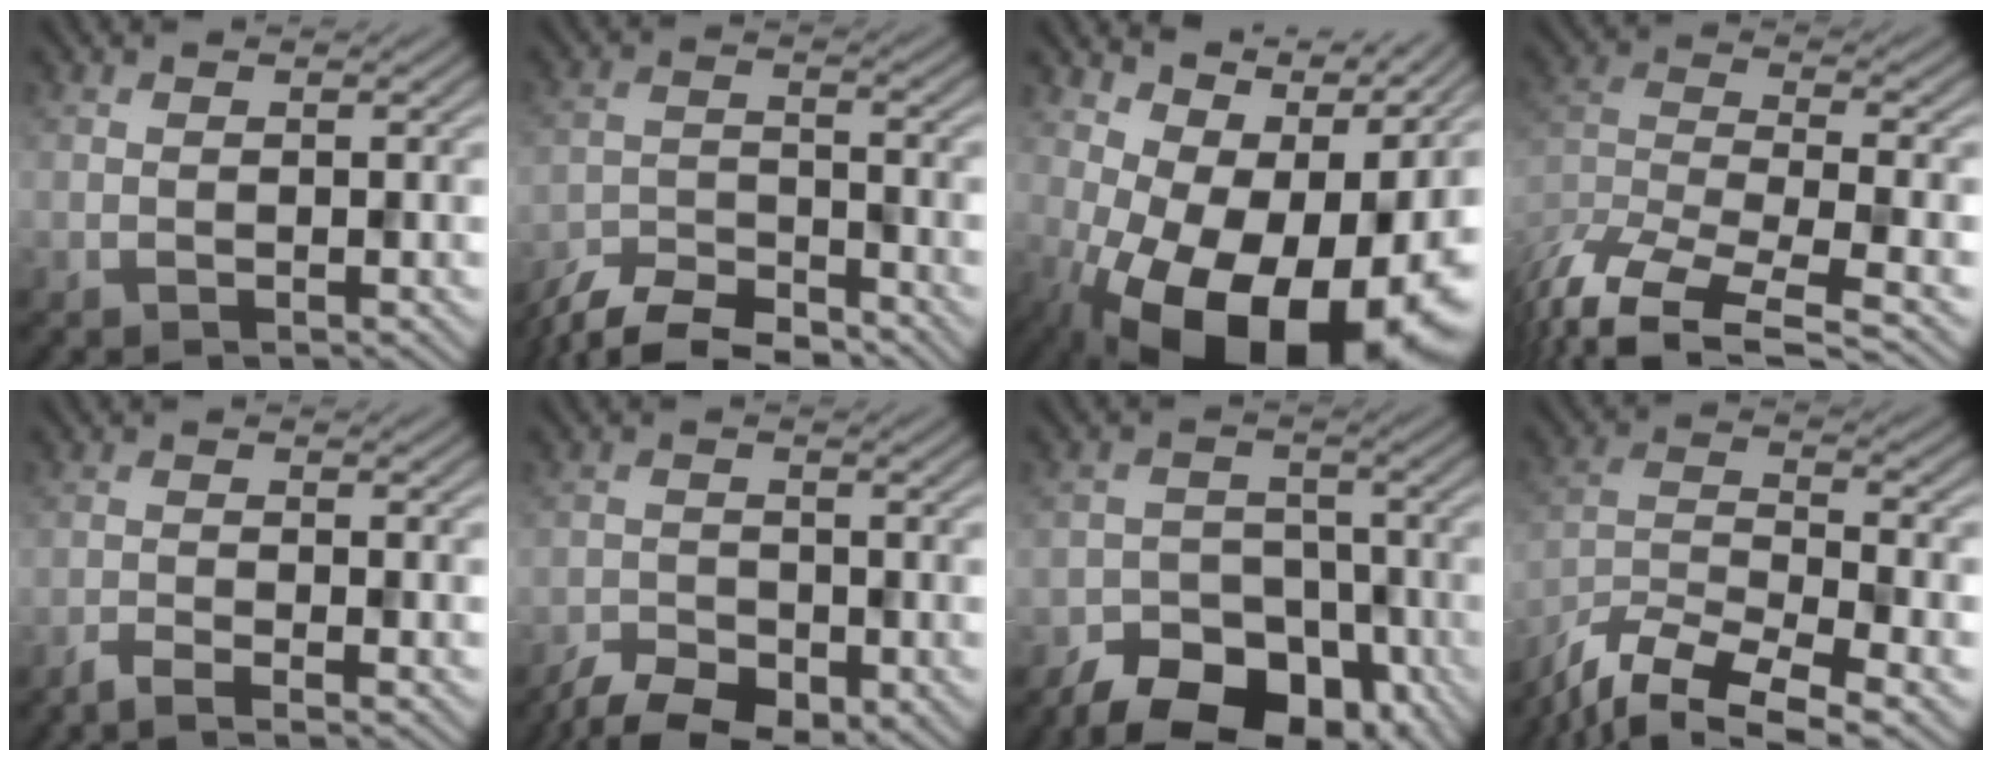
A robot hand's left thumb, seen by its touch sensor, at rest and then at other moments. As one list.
[{"total": 7.9, "force": [-7.2, 1.9, 2.6], "torque": [-0.053, -0.012, -0.137]}, {"total": 17.2, "force": [-2.3, 9.4, 14.2], "torque": [-0.187, -0.021, -0.007]}, {"total": 12.0, "force": [-9.0, 3.7, 7.0], "torque": [-0.170, -0.016, -0.166]}, {"total": 2.5, "force": [-1.8, 0.2, 1.7], "torque": [-0.030, -0.001, -0.045]}, {"total": 7.1, "force": [-5.4, 3.1, 3.4], "torque": [-0.058, -0.017, -0.089]}, {"total": 11.3, "force": [-7.5, 6.6, 5.2], "torque": [-0.077, -0.014, -0.123]}, {"total": 11.9, "force": [-9.4, 3.1, 6.6], "torque": [-0.140, -0.015, -0.175]}]